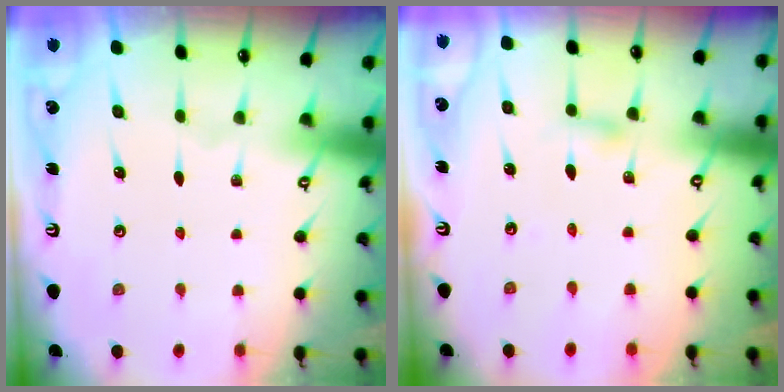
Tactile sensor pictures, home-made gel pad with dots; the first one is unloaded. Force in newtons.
{"total": 2.7, "press": 2.7, "slide": 0.2}